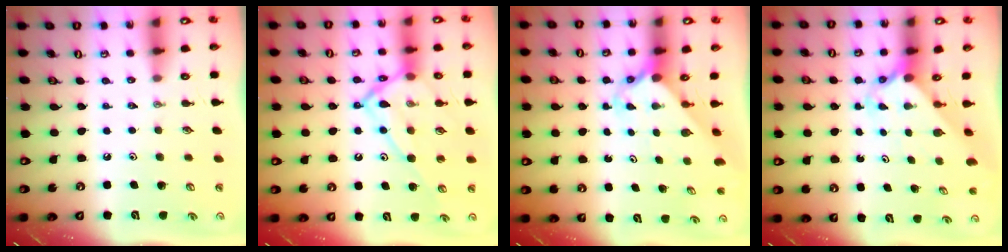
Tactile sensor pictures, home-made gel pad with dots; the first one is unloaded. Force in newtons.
{"total": 17.6, "press": 17.5, "slide": 1.4}
{"total": 2.5, "press": 2.5, "slide": 0.3}
{"total": 2.1, "press": 2.1, "slide": 0.1}